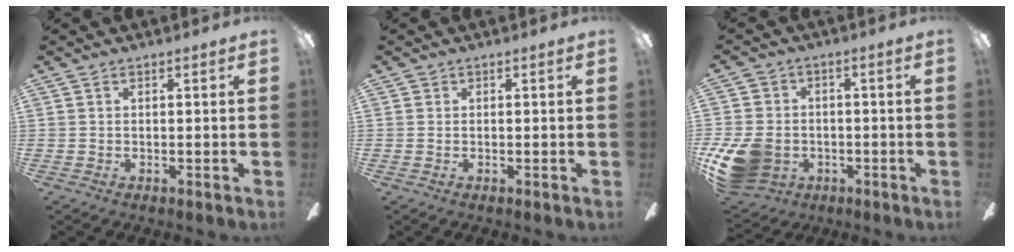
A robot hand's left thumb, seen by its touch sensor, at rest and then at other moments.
{"total": 0.0}
{"total": 13.8, "force": [-4.4, 10.8, 7.4], "torque": [-0.160, 0.024, -0.078]}